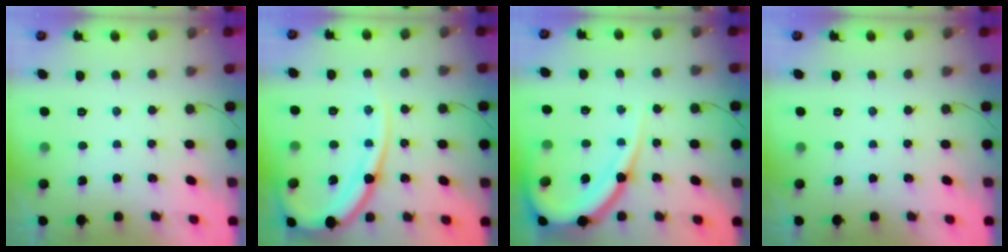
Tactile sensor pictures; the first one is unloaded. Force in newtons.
{"total": 16.8, "press": 16.7, "slide": 1.7}
{"total": 16.0, "press": 15.9, "slide": 1.8}
{"total": 0.0}